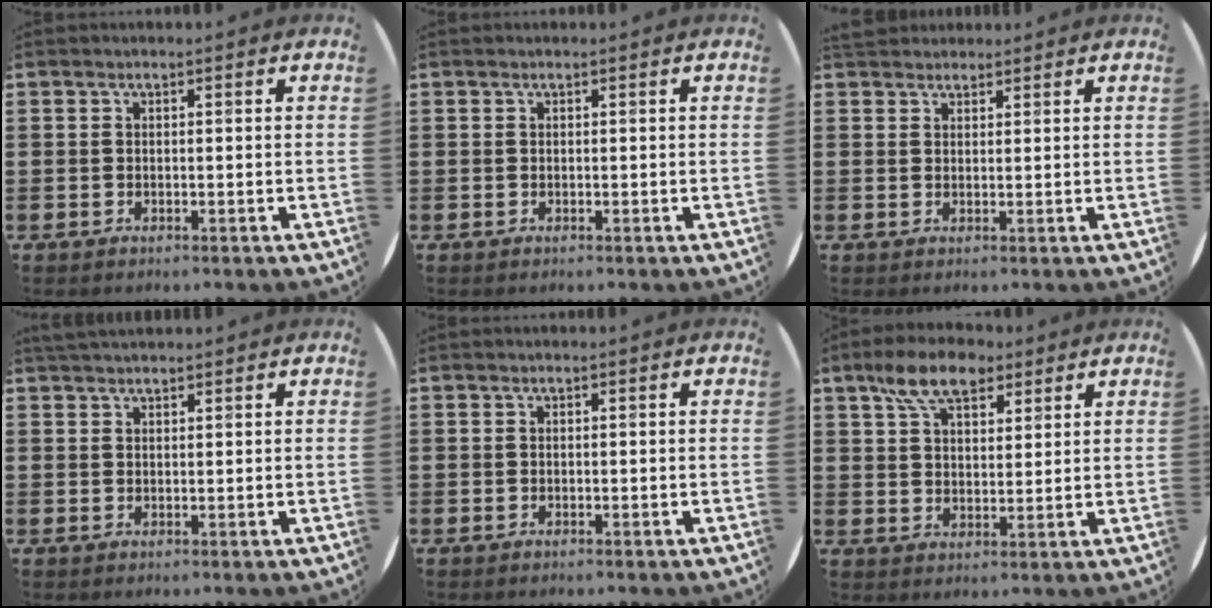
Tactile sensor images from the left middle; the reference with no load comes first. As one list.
[{"total": 0.0}, {"total": 1.9, "force": [1.8, 0.6, 0.0], "torque": [-0.004, 0.005, 0.037]}, {"total": 1.4, "force": [1.4, 0.2, 0.3], "torque": [-0.008, 0.002, 0.027]}, {"total": 0.0}, {"total": 8.0, "force": [5.6, 4.0, 4.2], "torque": [-0.083, 0.001, 0.100]}]